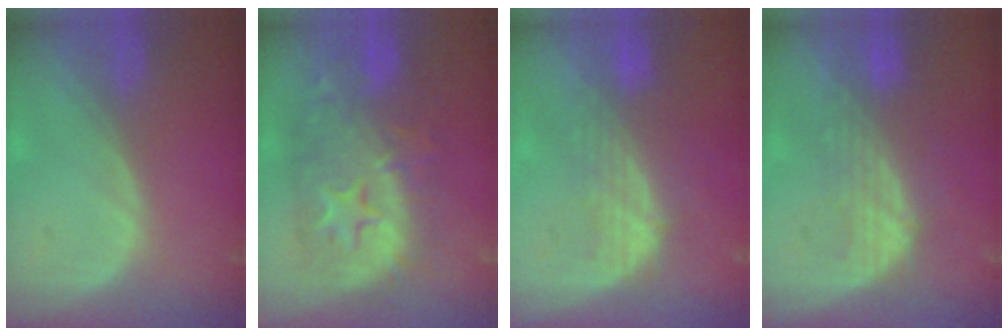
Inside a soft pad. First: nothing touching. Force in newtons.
{"total": 12.4, "press": 12.3, "slide": 1.0}
{"total": 7.6, "press": 6.9, "slide": 3.1}
{"total": 7.6, "press": 7.1, "slide": 2.8}